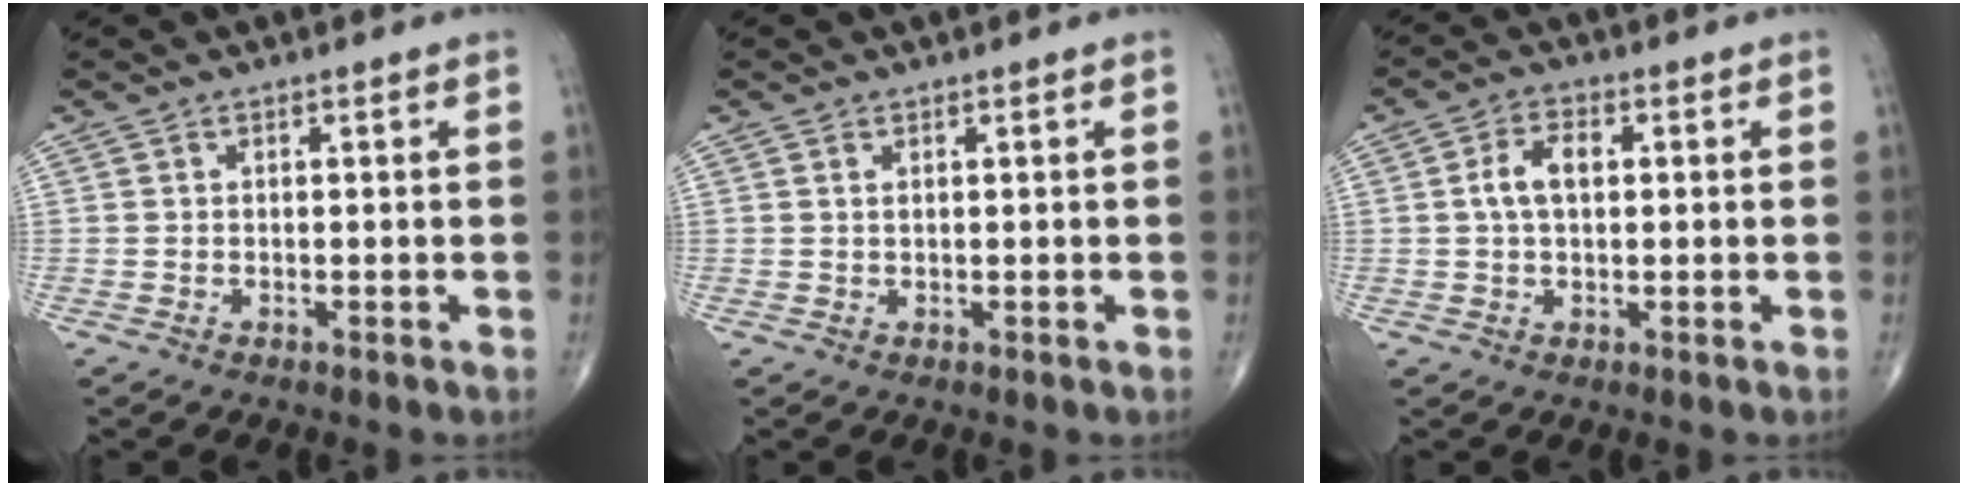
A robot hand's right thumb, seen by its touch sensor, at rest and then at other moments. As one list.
[{"total": 0.7, "force": [0.4, 0.2, 0.5], "torque": [-0.014, 0.003, 0.008]}, {"total": 5.3, "force": [0.8, 3.0, 4.4], "torque": [-0.084, 0.012, 0.011]}]